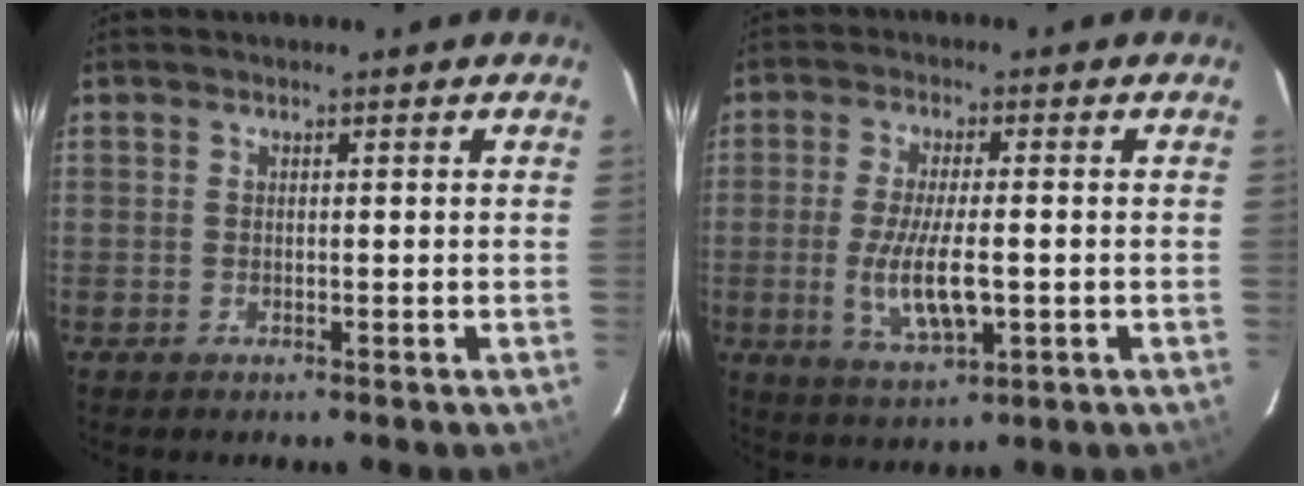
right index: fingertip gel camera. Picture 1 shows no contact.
{"total": 9.5, "force": [-1.9, 2.8, 8.9], "torque": [-0.176, -0.016, -0.029]}